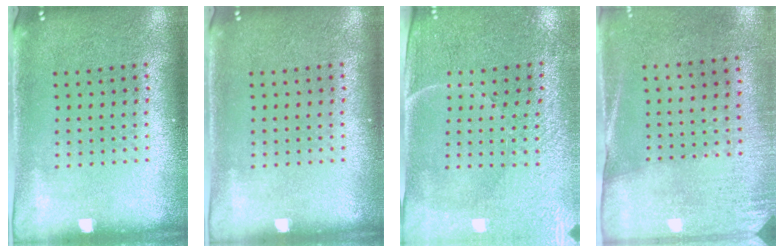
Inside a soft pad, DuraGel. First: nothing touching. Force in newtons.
{"total": 0.0}
{"total": 3.4, "press": 3.2, "slide": 1.0}
{"total": 2.6, "press": 2.2, "slide": 1.3}